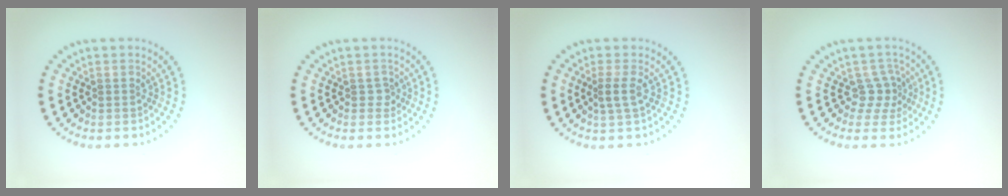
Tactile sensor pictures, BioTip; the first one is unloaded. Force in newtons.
{"total": 0.9, "press": 0.7, "slide": 0.5}
{"total": 1.7, "press": 1.3, "slide": 1.0}
{"total": 2.2, "press": 1.5, "slide": 1.7}